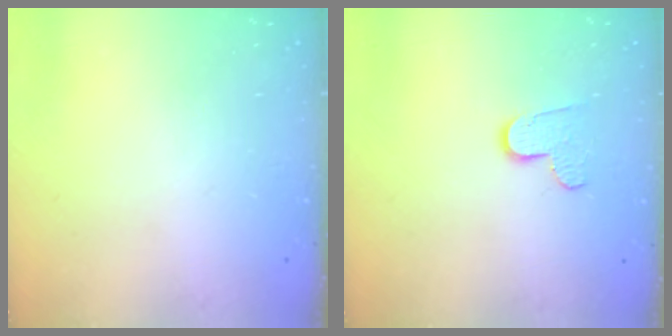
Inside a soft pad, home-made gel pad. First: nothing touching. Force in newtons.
{"total": 7.0, "press": 7.0, "slide": 0.3}